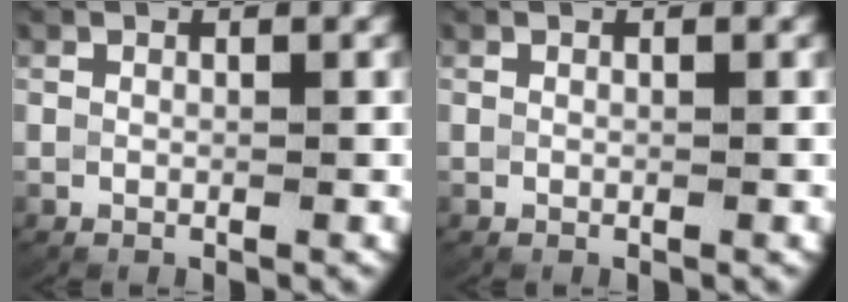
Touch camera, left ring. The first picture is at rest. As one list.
[{"total": 0.0}]